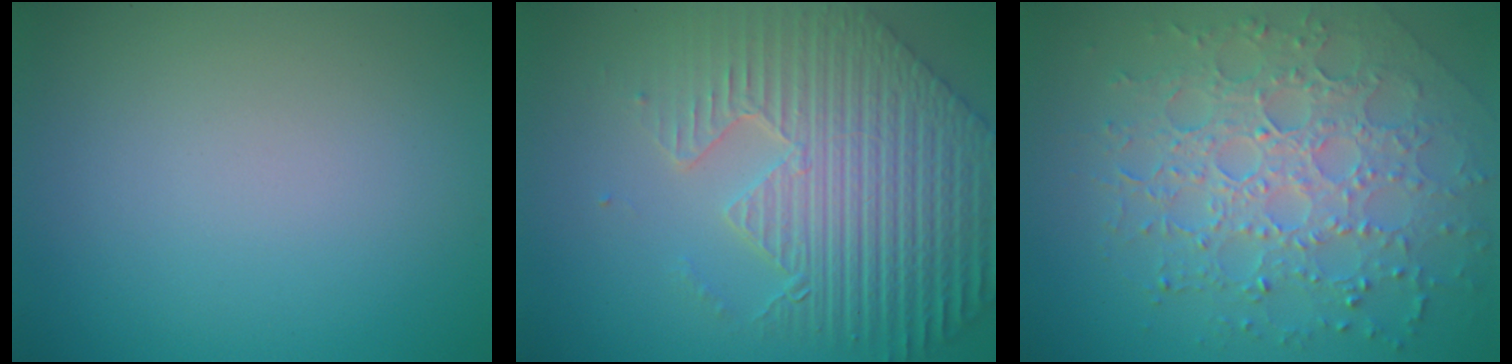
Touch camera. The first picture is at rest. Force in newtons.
{"total": 9.2, "press": 6.5, "slide": 6.6}
{"total": 7.5, "press": 5.4, "slide": 5.3}